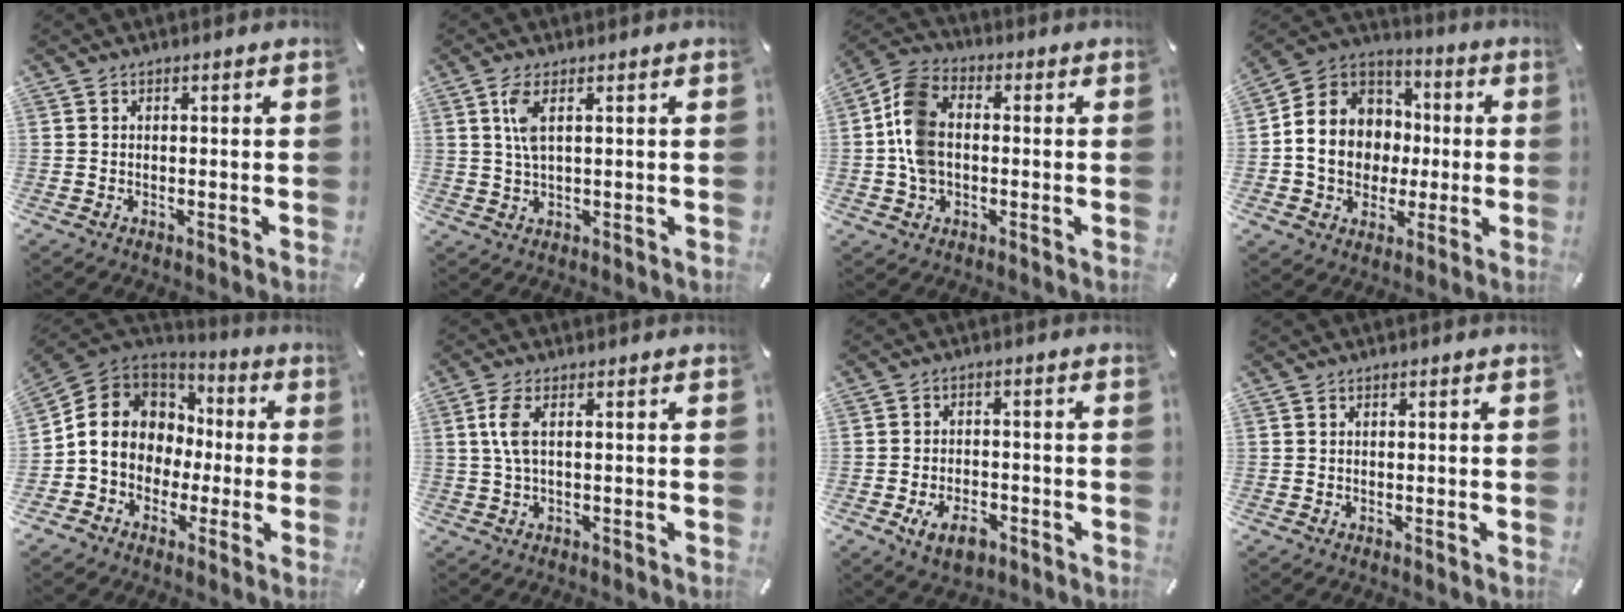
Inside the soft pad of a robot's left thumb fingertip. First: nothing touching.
{"total": 4.7, "force": [1.5, 1.4, 4.2], "torque": [-0.096, 0.001, 0.022]}
{"total": 10.1, "force": [-0.5, 7.4, 6.8], "torque": [-0.155, 0.016, -0.007]}
{"total": 14.3, "force": [-2.1, 13.0, 5.7], "torque": [-0.124, 0.018, -0.032]}
{"total": 12.4, "force": [-1.3, 11.4, 4.7], "torque": [-0.113, 0.010, -0.019]}
{"total": 4.4, "force": [0.7, 1.2, 4.2], "torque": [-0.097, -0.004, 0.007]}
{"total": 6.6, "force": [-3.4, 3.9, 4.1], "torque": [-0.071, 0.012, -0.062]}
{"total": 0.0}